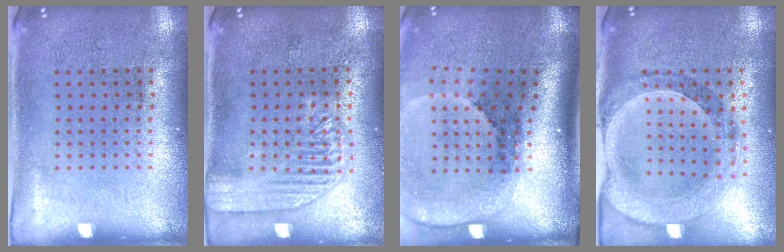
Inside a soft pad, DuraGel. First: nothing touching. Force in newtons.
{"total": 1.8, "press": 1.8, "slide": 0.4}
{"total": 2.8, "press": 1.9, "slide": 2.1}
{"total": 1.4, "press": 1.3, "slide": 0.4}